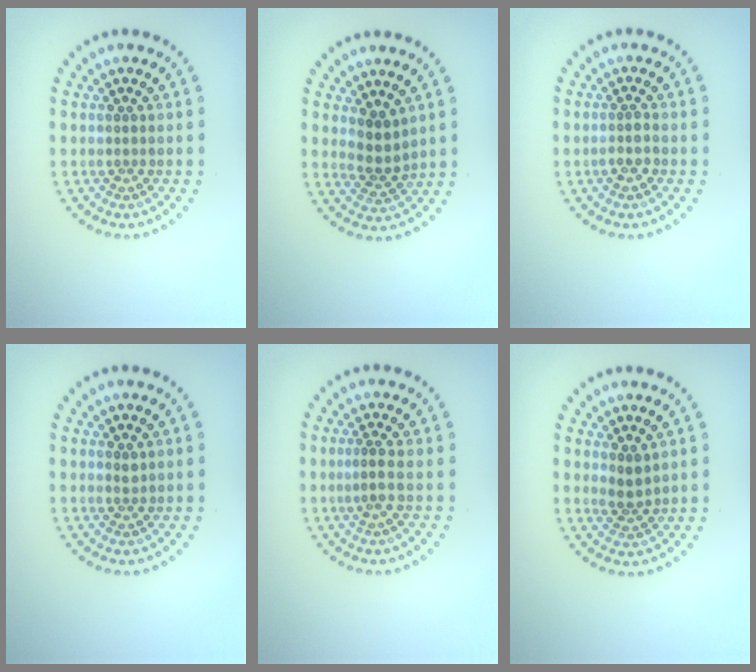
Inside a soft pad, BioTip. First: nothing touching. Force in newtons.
{"total": 2.6, "press": 2.1, "slide": 1.5}
{"total": 1.4, "press": 1.2, "slide": 0.7}
{"total": 0.7, "press": 0.4, "slide": 0.5}
{"total": 1.3, "press": 1.0, "slide": 0.9}
{"total": 1.7, "press": 1.3, "slide": 1.0}